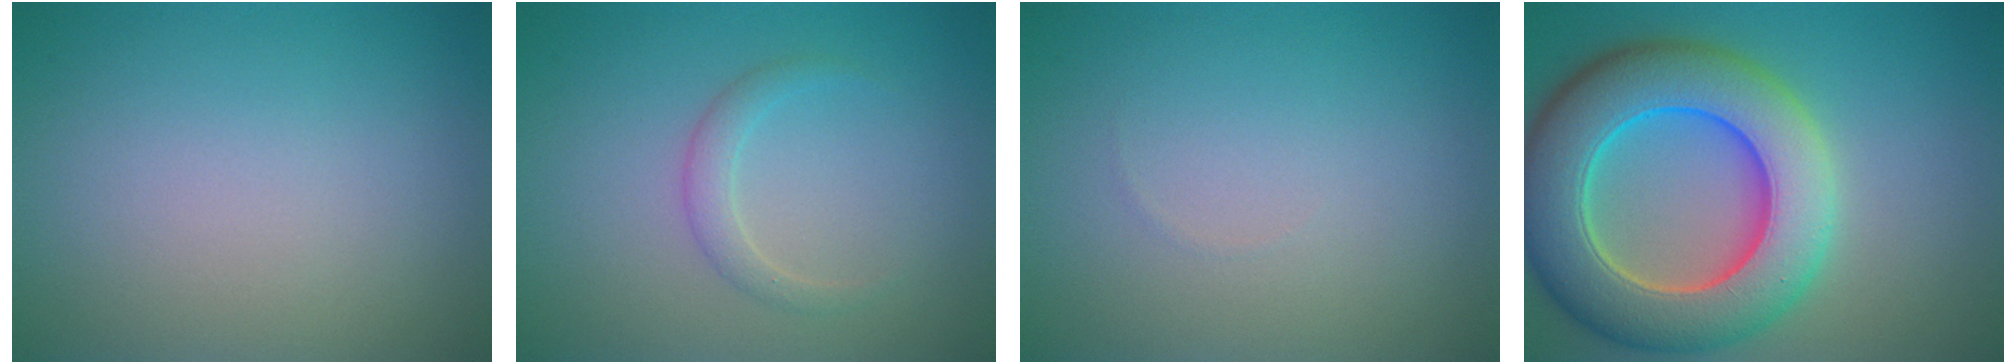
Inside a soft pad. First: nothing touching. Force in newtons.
{"total": 1.5, "press": 1.5, "slide": 0.1}
{"total": 0.0}
{"total": 11.3, "press": 11.3, "slide": 0.8}